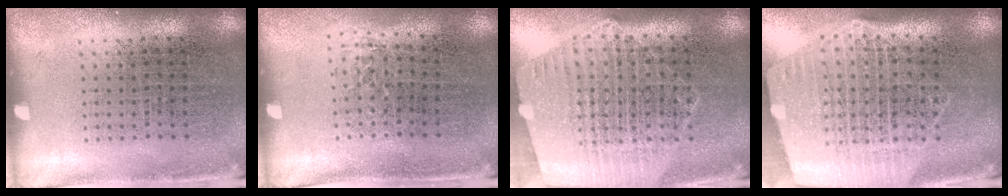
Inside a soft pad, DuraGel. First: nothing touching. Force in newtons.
{"total": 0.5, "press": 0.4, "slide": 0.3}
{"total": 1.2, "press": 1.2, "slide": 0.1}
{"total": 2.6, "press": 2.2, "slide": 1.4}